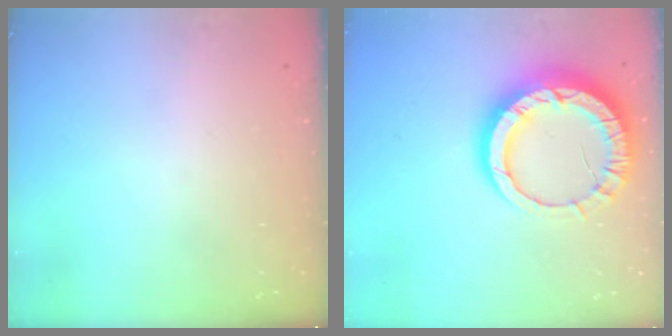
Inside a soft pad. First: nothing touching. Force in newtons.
{"total": 14.9, "press": 14.8, "slide": 1.5}